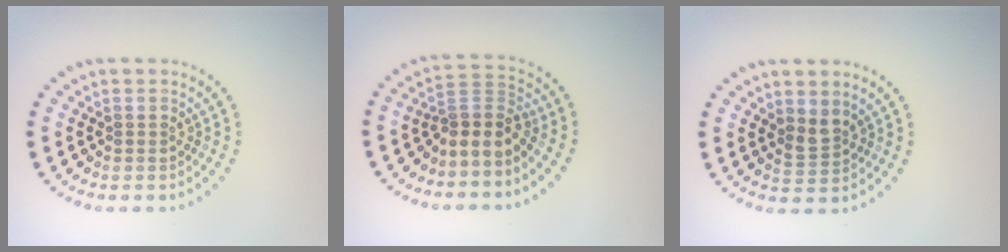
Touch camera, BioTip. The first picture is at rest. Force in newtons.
{"total": 3.4, "press": 2.6, "slide": 2.2}
{"total": 1.7, "press": 1.3, "slide": 1.2}